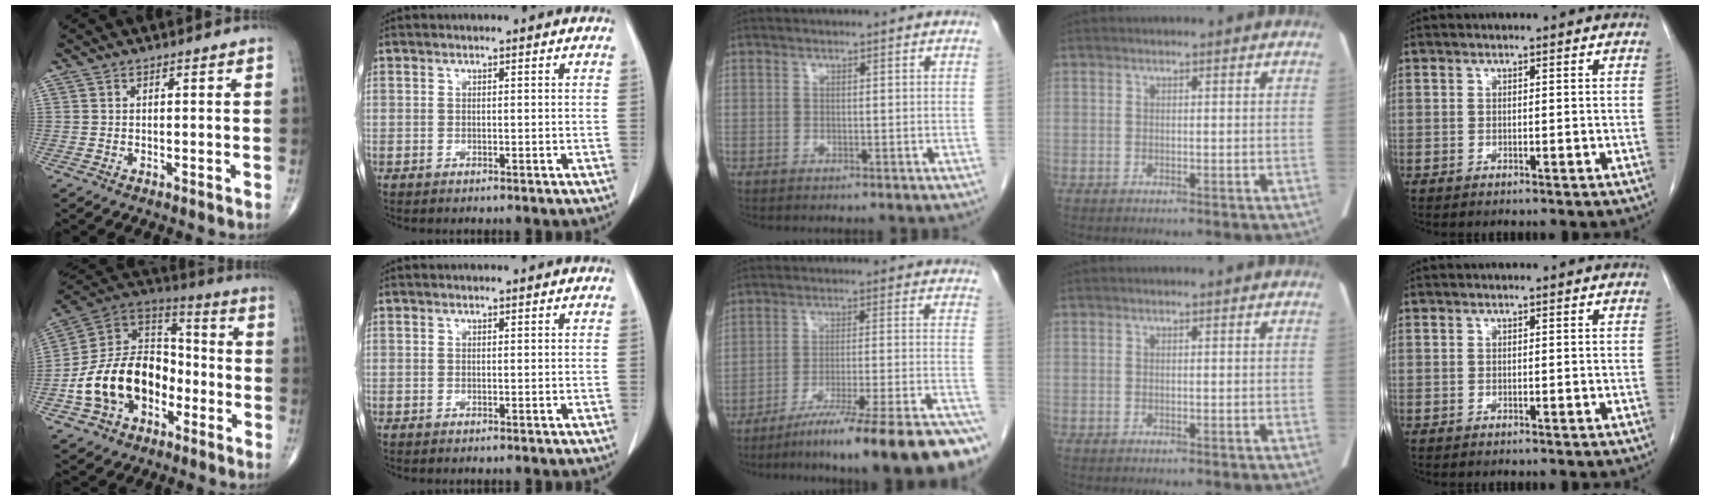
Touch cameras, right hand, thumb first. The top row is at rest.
{"thumb": {"total": 19.3, "force": [-5.9, 13.8, 12.2], "torque": [-0.185, 0.066, -0.107]}, "middle": {"total": 21.4, "force": [-17.7, -0.7, 12.0], "torque": [-0.114, -0.005, -0.261]}}